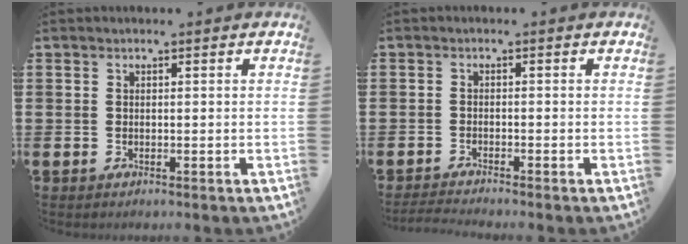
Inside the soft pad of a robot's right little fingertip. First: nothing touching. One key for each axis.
{"total": 1.3, "fx": -1.2, "fy": -0.1, "fz": 0.5, "tx": -0.007, "ty": 0.002, "tz": -0.024}